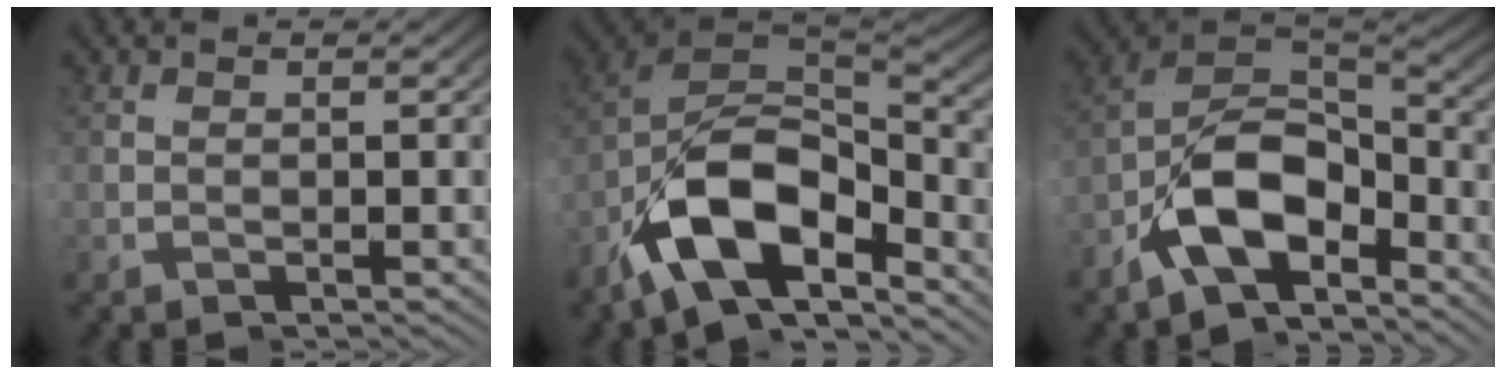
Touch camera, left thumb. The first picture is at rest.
{"total": 12.5, "force": [-3.5, 6.8, 9.9], "torque": [-0.209, -0.017, -0.048]}
{"total": 10.2, "force": [-3.7, 5.4, 7.8], "torque": [-0.178, -0.015, -0.053]}